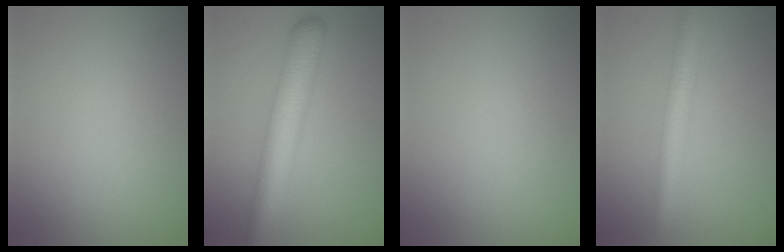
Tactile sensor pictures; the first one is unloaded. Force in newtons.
{"total": 6.7, "press": 6.7, "slide": 0.2}
{"total": 0.0}
{"total": 4.0, "press": 4.0, "slide": 0.1}